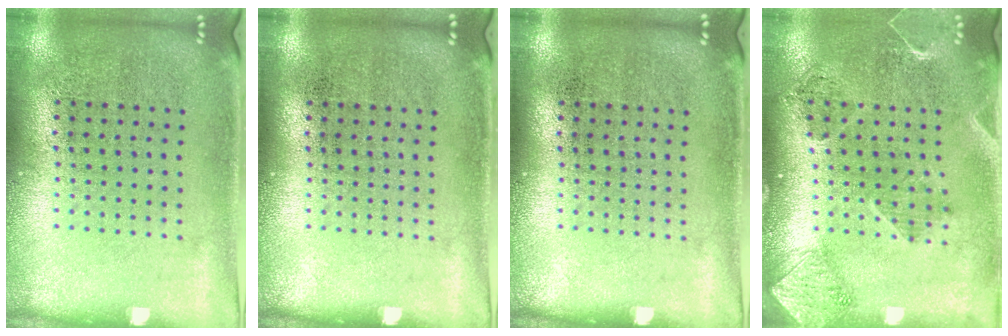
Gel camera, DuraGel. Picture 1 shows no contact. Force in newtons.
{"total": 0.0}
{"total": 0.0}
{"total": 1.7, "press": 1.6, "slide": 0.7}